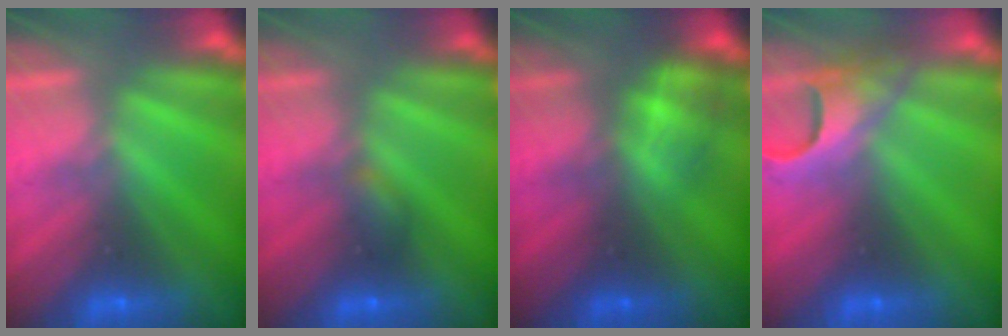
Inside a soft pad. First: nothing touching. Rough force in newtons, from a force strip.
{"total": 2.2}
{"total": 2.3}
{"total": 4.6}